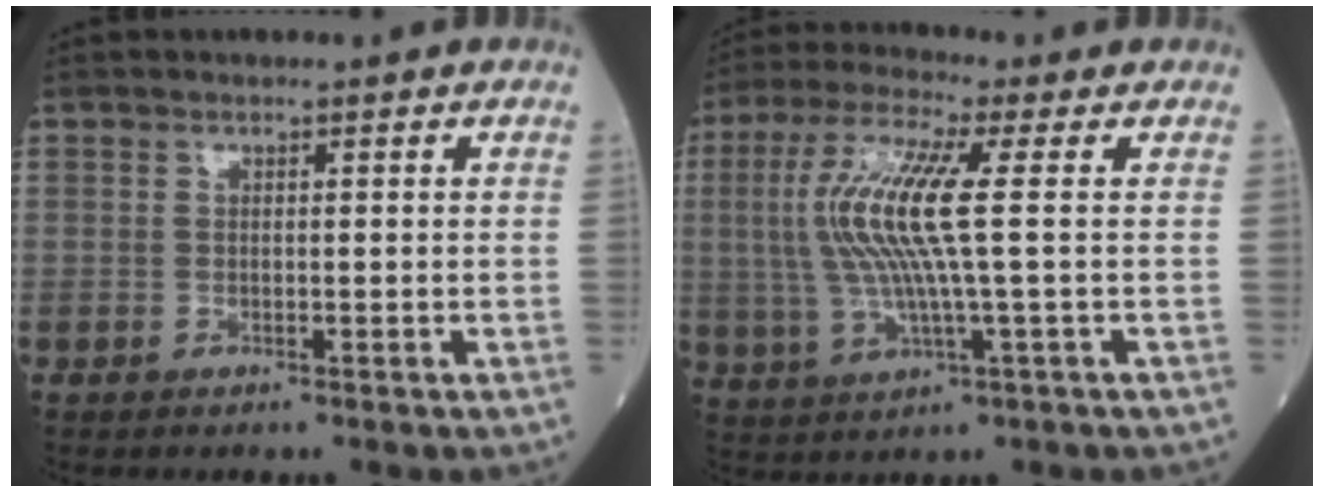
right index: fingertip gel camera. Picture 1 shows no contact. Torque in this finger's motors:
{"motor_torque": [1.74, 0.40, 0.70, 0.21]}